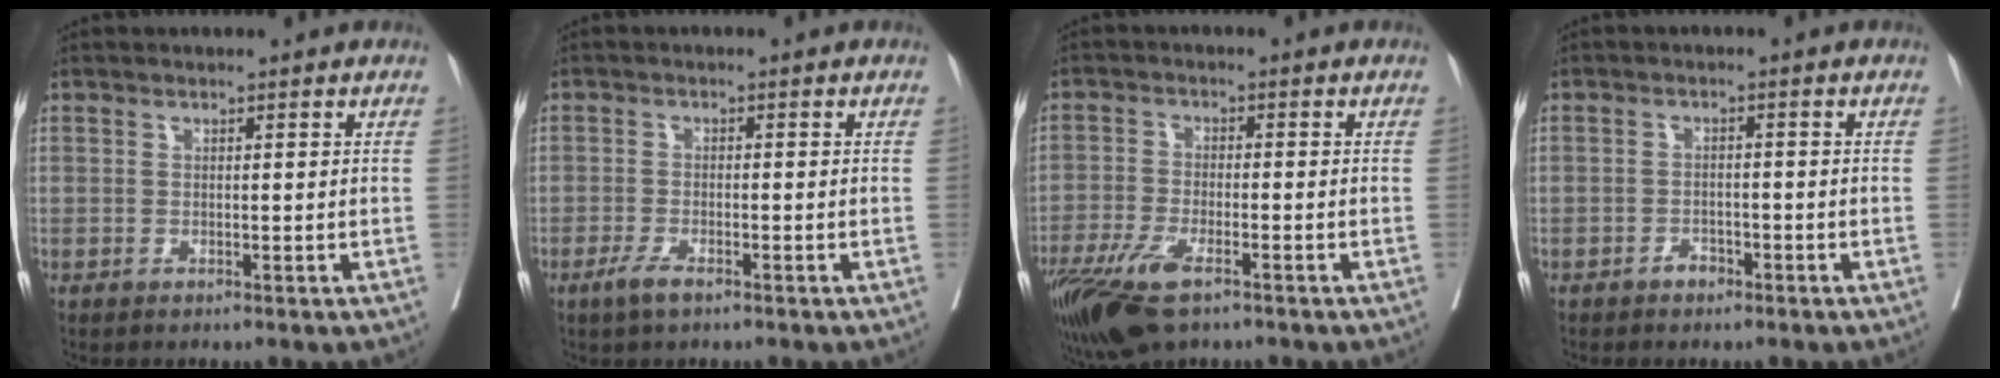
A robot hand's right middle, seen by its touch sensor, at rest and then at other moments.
{"total": 2.8, "force": [-1.9, 0.7, 2.0], "torque": [-0.042, -0.002, -0.036]}
{"total": 10.5, "force": [-6.8, 3.3, 7.4], "torque": [-0.138, -0.021, -0.120]}
{"total": 1.7, "force": [-1.3, 1.0, 0.6], "torque": [-0.007, 0.006, -0.019]}